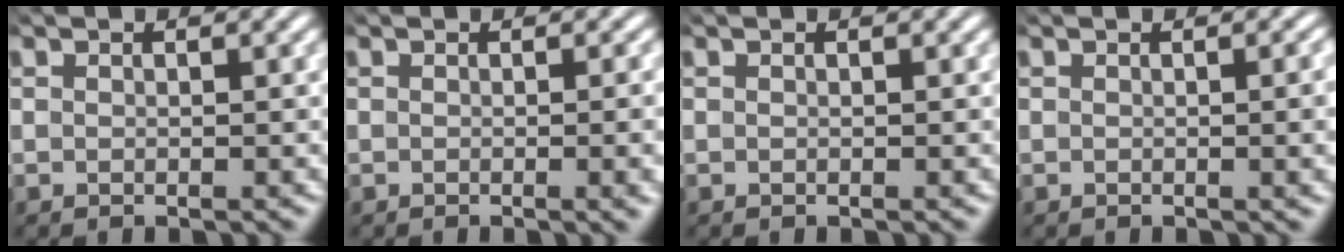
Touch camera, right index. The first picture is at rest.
{"total": 1.2, "force": [-0.3, -0.2, 1.2], "torque": [-0.012, 0.005, -0.008]}
{"total": 0.0}
{"total": 1.4, "force": [-0.1, -0.1, 1.4], "torque": [-0.011, 0.006, -0.005]}